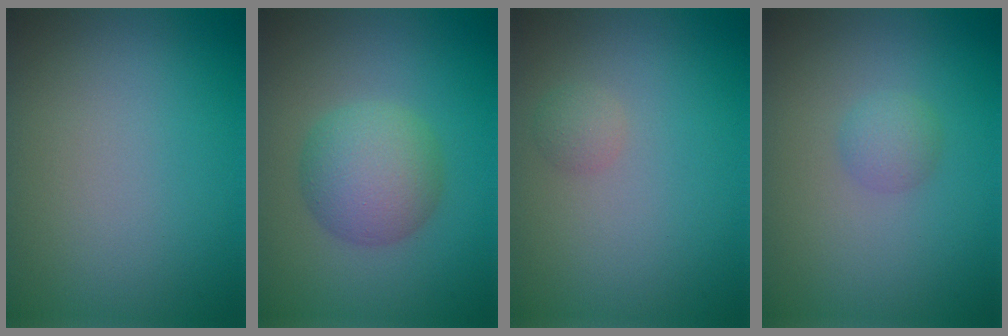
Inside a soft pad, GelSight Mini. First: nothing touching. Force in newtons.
{"total": 4.8, "press": 4.8, "slide": 0.1}
{"total": 1.0, "press": 1.0, "slide": 0.1}
{"total": 1.3, "press": 1.3, "slide": 0.1}